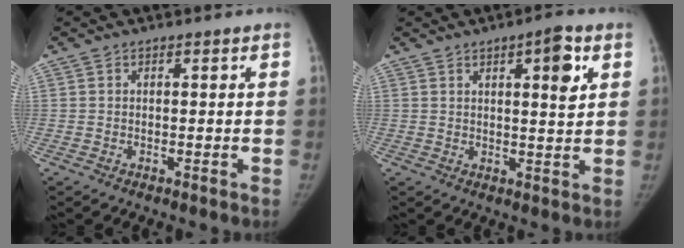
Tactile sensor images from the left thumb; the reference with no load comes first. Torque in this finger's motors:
{"motor_torque": [-0.49, -0.06, -0.82, 0.48, -0.24]}